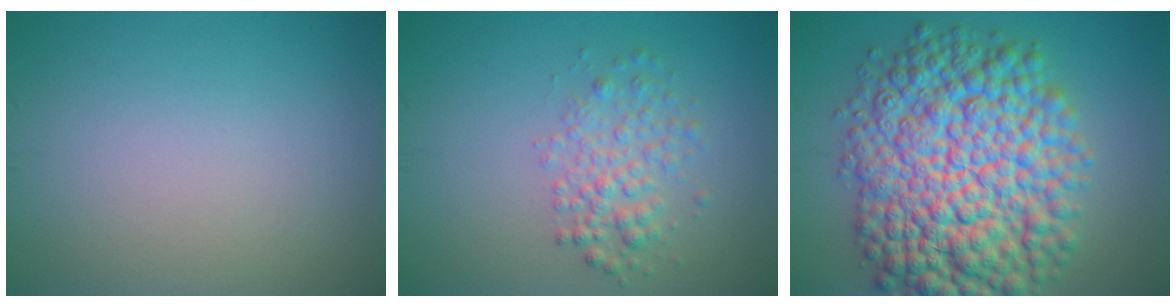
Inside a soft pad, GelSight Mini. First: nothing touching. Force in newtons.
{"total": 2.8, "press": 2.8, "slide": 0.1}
{"total": 14.9, "press": 14.9, "slide": 0.3}